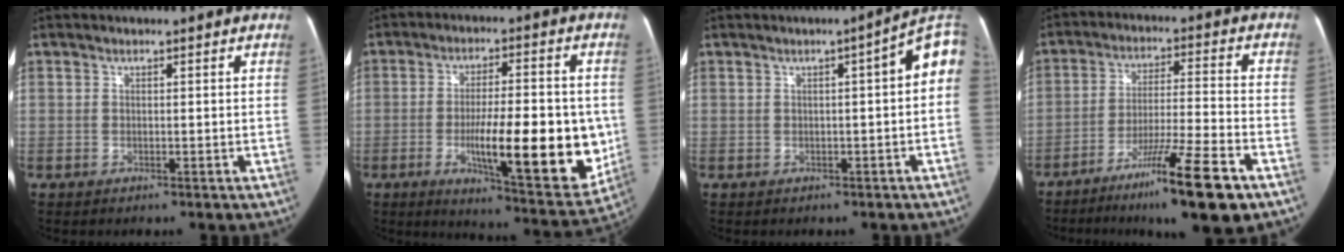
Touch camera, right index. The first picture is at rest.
{"total": 17.6, "force": [-3.1, 4.0, 16.8], "torque": [-0.229, -0.011, -0.037]}
{"total": 6.7, "force": [0.9, 0.9, 6.6], "torque": [-0.076, 0.023, 0.002]}
{"total": 14.3, "force": [-8.8, 0.1, 11.2], "torque": [-0.183, -0.031, -0.144]}